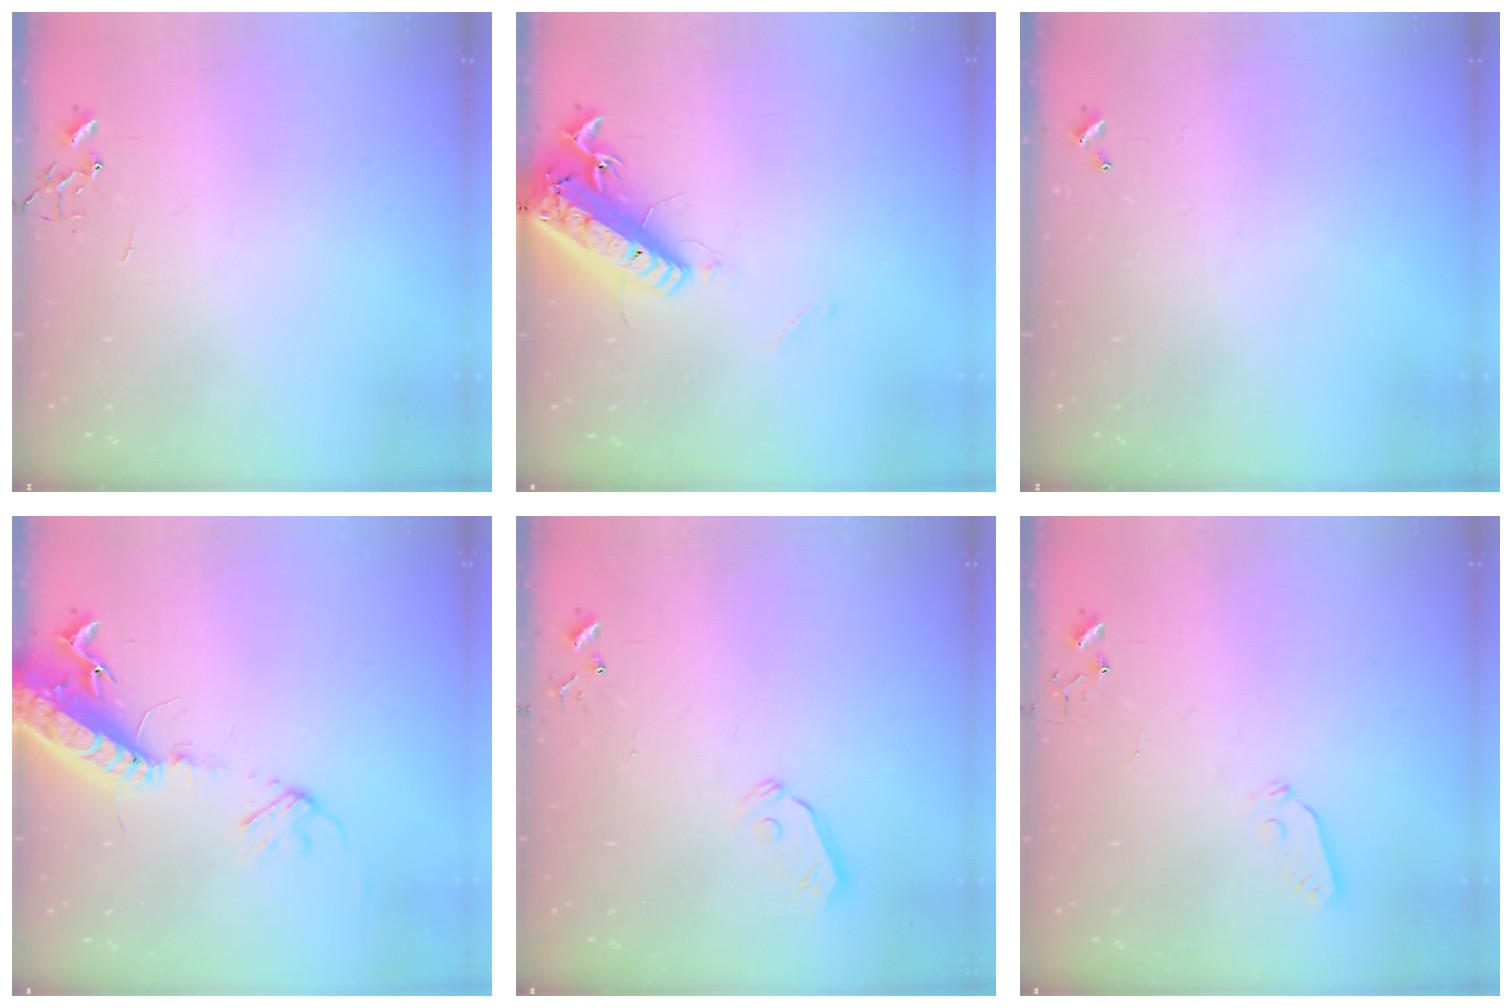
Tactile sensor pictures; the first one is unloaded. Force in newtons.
{"total": 18.1, "press": 17.7, "slide": 3.9}
{"total": 0.0}
{"total": 17.4, "press": 16.9, "slide": 4.1}
{"total": 5.8, "press": 5.8, "slide": 0.5}
{"total": 3.6, "press": 3.6, "slide": 0.6}